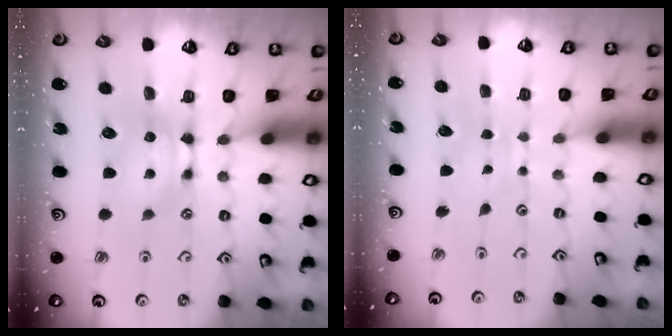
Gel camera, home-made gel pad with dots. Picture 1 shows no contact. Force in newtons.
{"total": 3.8, "press": 3.8, "slide": 0.4}